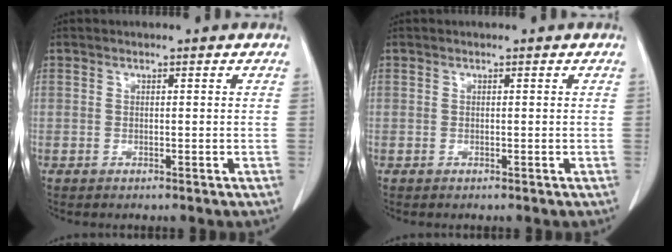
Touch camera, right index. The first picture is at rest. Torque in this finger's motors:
{"motor_torque": [0.00, 0.00, 0.00, 0.00]}